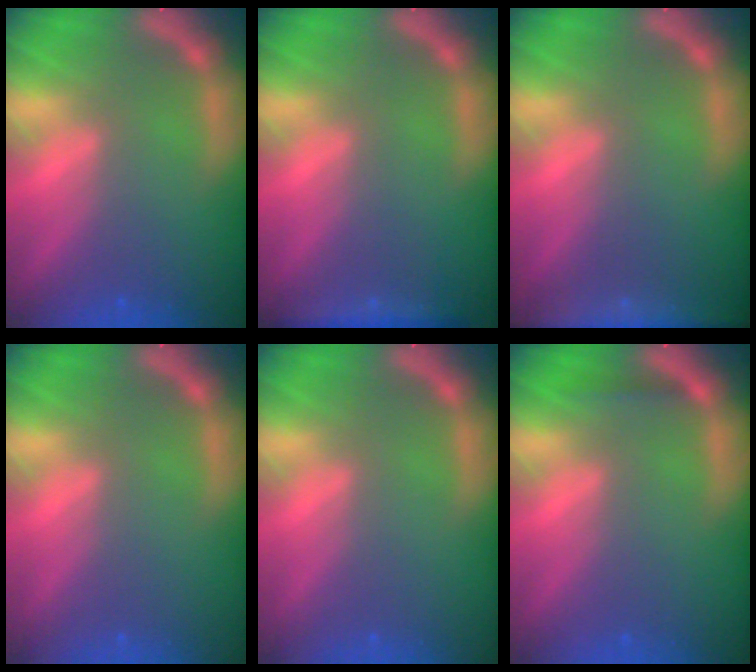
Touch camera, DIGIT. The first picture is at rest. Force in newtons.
{"total": 2.4}
{"total": 6.5}
{"total": 0.0}
{"total": 0.0}
{"total": 0.9}